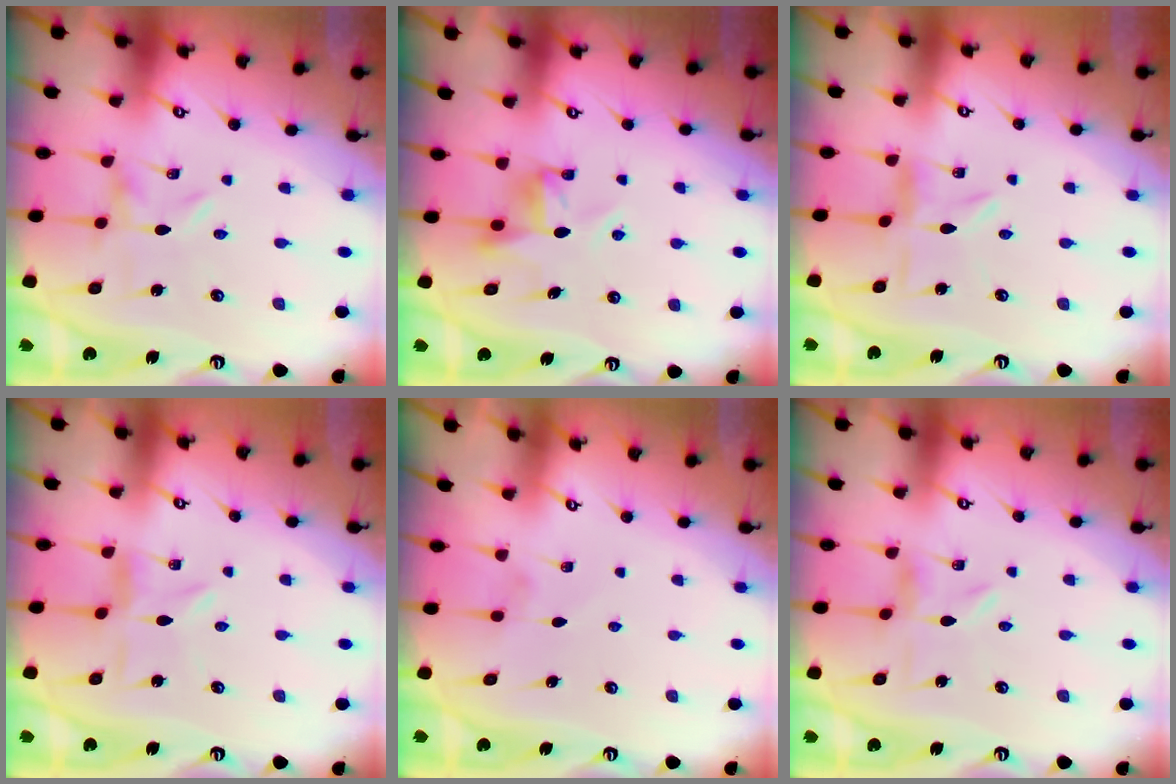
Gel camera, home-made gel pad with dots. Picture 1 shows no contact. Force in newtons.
{"total": 8.9, "press": 8.9, "slide": 0.2}
{"total": 2.0, "press": 2.0, "slide": 0.3}
{"total": 2.1, "press": 2.1, "slide": 0.3}
{"total": 0.9, "press": 0.8, "slide": 0.4}
{"total": 0.8, "press": 0.8, "slide": 0.2}